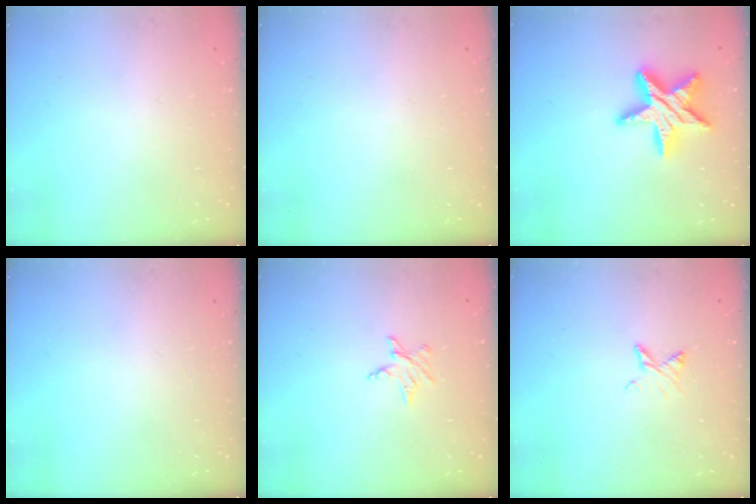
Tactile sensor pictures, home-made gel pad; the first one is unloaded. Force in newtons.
{"total": 0.0}
{"total": 16.0, "press": 15.9, "slide": 1.0}
{"total": 0.0}
{"total": 3.8, "press": 3.8, "slide": 0.4}
{"total": 3.6, "press": 3.6, "slide": 0.4}